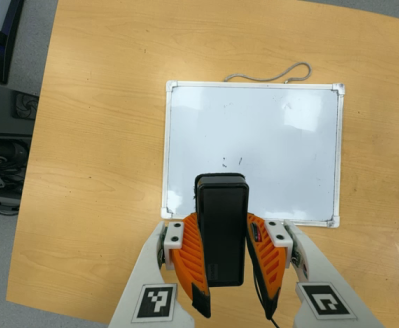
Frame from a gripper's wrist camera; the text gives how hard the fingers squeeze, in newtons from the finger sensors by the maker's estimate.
{"total": 6.8, "left": 5.5, "right": 8.1}